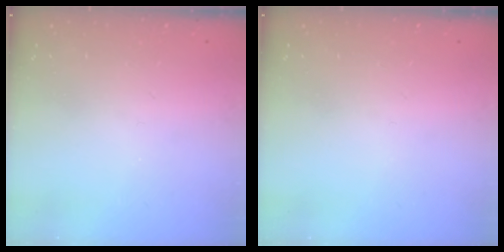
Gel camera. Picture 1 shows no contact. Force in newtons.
{"total": 0.0}